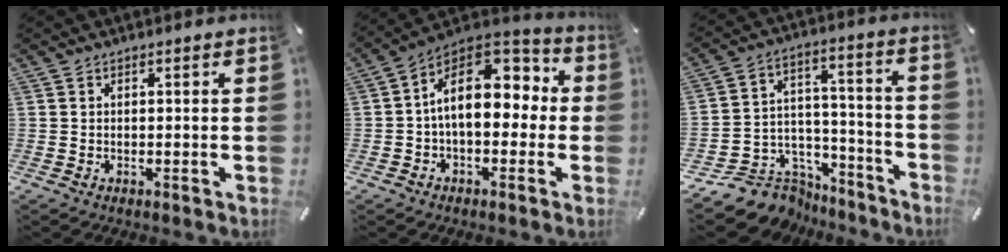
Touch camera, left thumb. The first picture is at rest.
{"total": 14.8, "force": [2.6, 9.8, 10.9], "torque": [-0.173, -0.009, 0.045]}
{"total": 12.1, "force": [-6.9, 9.3, 3.4], "torque": [-0.053, 0.034, -0.108]}